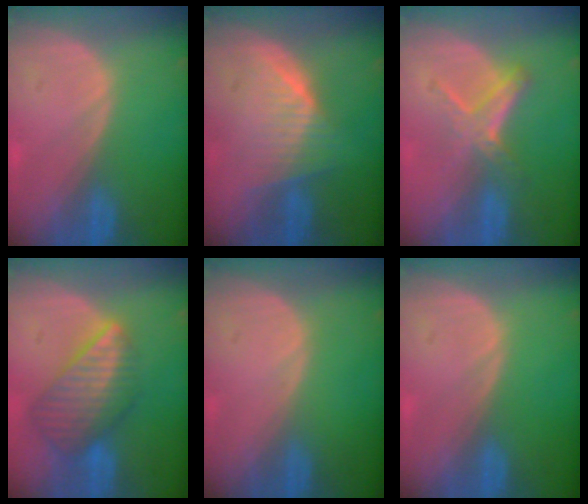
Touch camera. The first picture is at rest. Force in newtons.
{"total": 6.5, "press": 6.2, "slide": 1.8}
{"total": 4.8, "press": 4.7, "slide": 1.2}
{"total": 8.3, "press": 7.5, "slide": 3.6}
{"total": 0.0}
{"total": 0.0}